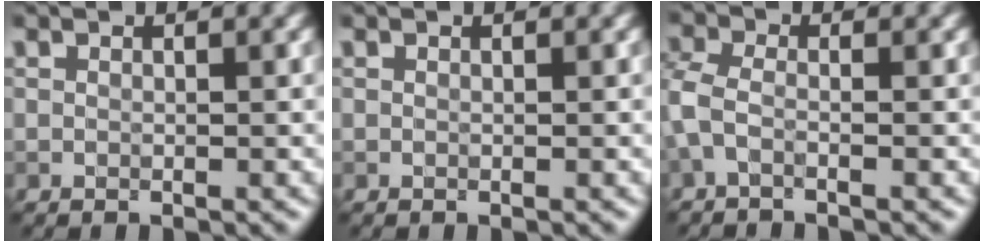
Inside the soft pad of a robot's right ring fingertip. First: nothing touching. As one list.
[{"total": 0.0}, {"total": 2.0, "force": [-1.2, 0.7, 1.5], "torque": [-0.044, -0.007, -0.038]}]